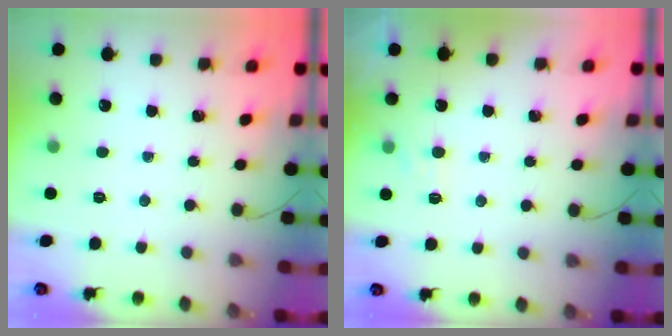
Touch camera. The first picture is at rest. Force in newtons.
{"total": 4.8, "press": 4.6, "slide": 1.3}